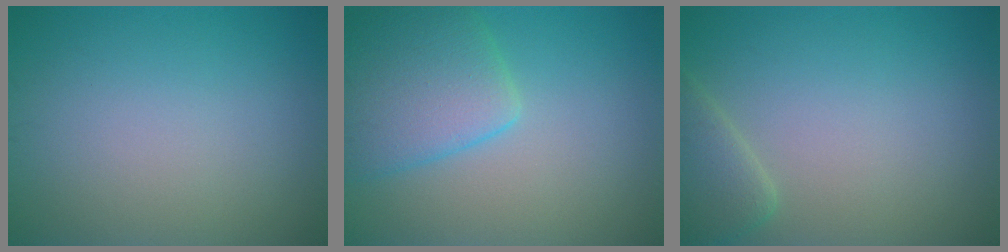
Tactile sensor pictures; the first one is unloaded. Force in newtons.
{"total": 5.7, "press": 5.7, "slide": 0.4}
{"total": 2.6, "press": 2.5, "slide": 0.3}